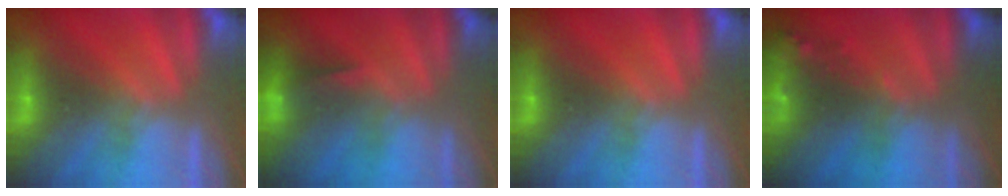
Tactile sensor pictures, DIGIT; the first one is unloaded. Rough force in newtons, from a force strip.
{"total": 4.9}
{"total": 0.0}
{"total": 7.6}